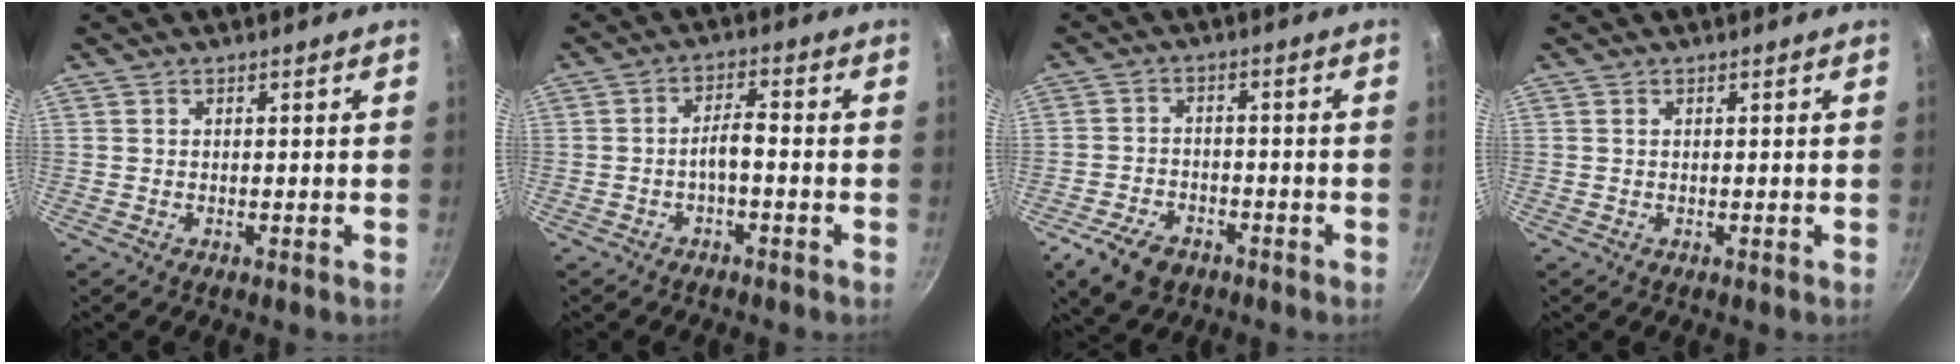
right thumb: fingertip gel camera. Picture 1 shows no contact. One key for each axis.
{"total": 3.5, "fx": -1.6, "fy": 1.0, "fz": 2.9, "tx": -0.056, "ty": 0.026, "tz": -0.030}
{"total": 8.5, "fx": -5.1, "fy": 5.1, "fz": 4.5, "tx": -0.082, "ty": 0.029, "tz": -0.088}
{"total": 0.0}